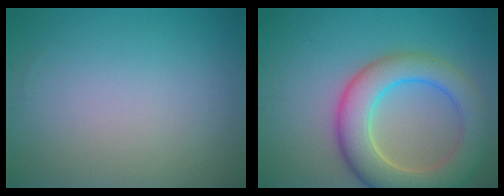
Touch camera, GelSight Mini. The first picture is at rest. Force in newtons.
{"total": 8.3, "press": 8.3, "slide": 0.7}